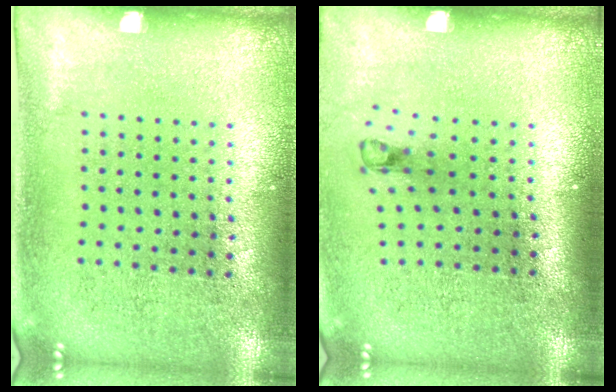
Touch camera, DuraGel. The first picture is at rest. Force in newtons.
{"total": 0.8, "press": 0.4, "slide": 0.7}